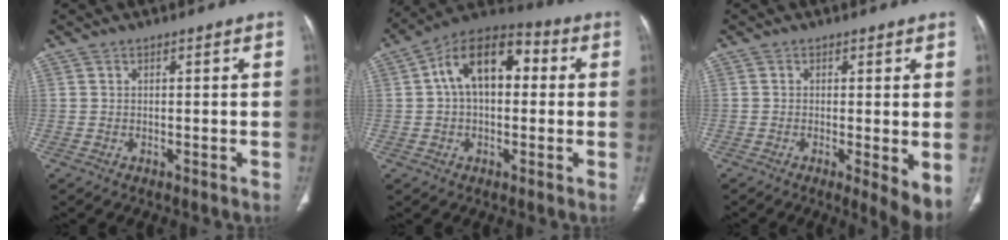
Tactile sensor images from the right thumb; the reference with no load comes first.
{"total": 13.9, "force": [2.1, 8.4, 10.8], "torque": [-0.156, 0.038, 0.021]}
{"total": 5.5, "force": [-0.9, 1.0, 5.3], "torque": [-0.084, -0.019, -0.018]}